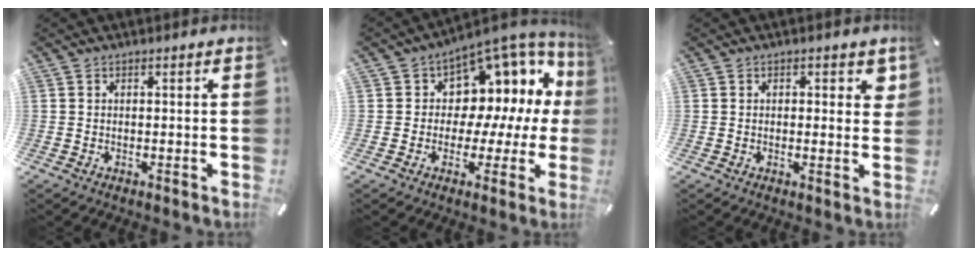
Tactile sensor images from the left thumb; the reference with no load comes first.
{"total": 9.4, "force": [3.7, 7.8, 3.7], "torque": [-0.053, -0.057, 0.073]}
{"total": 2.5, "force": [0.8, 1.4, 1.9], "torque": [-0.016, -0.003, 0.007]}